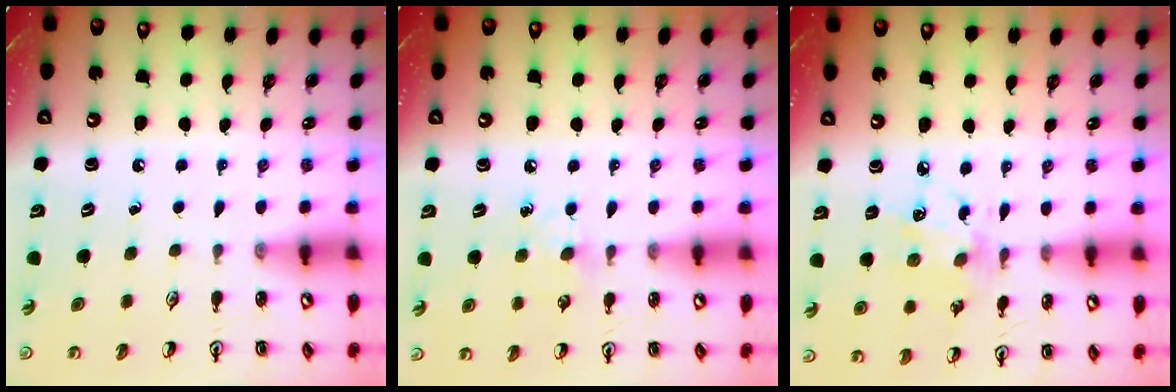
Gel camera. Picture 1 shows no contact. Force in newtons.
{"total": 6.6, "press": 6.6, "slide": 0.8}
{"total": 5.8, "press": 5.6, "slide": 1.6}